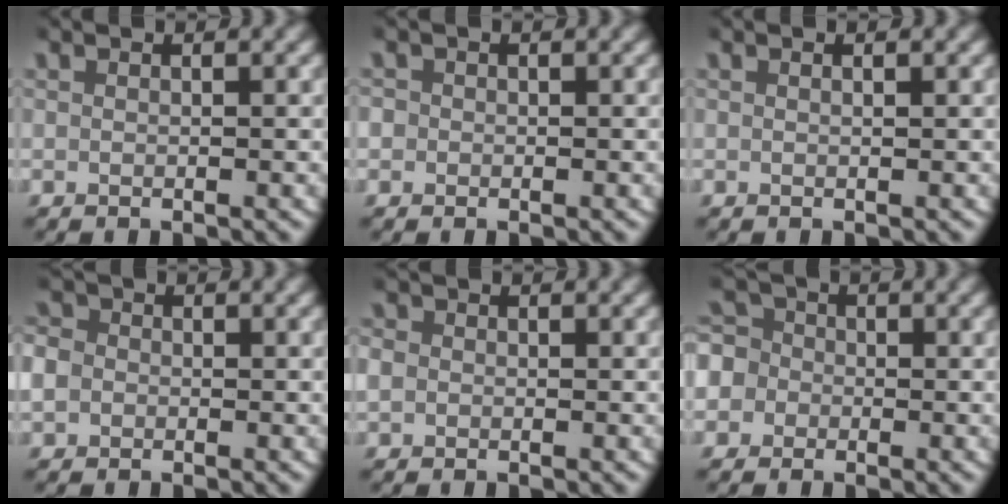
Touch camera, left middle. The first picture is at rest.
{"total": 1.8, "force": [0.0, 1.7, 0.4], "torque": [-0.017, 0.000, -0.006]}
{"total": 0.0}
{"total": 3.4, "force": [-0.2, 3.1, 1.3], "torque": [-0.044, -0.001, -0.009]}
{"total": 2.0, "force": [-0.1, 1.9, 0.8], "torque": [-0.033, -0.001, -0.005]}
{"total": 6.9, "force": [-0.4, 6.6, 2.1], "torque": [-0.058, -0.005, -0.022]}